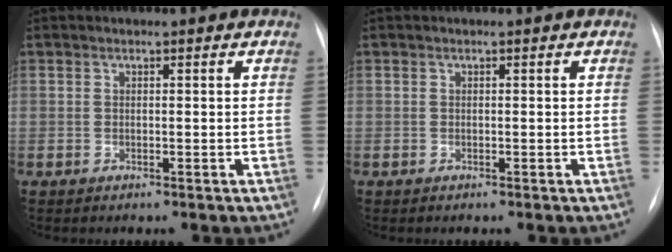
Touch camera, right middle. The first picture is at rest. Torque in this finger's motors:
{"motor_torque": [1.09, -1.05, 0.02, -0.01]}